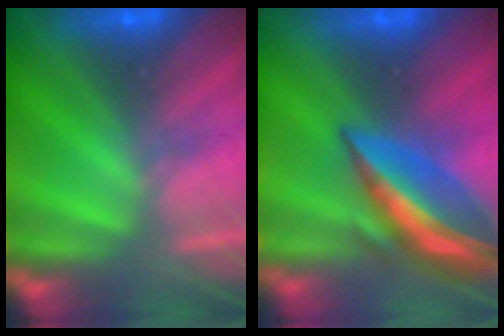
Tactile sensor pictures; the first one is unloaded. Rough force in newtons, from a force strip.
{"total": 7.7}